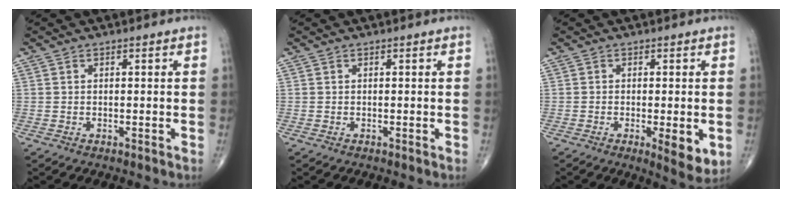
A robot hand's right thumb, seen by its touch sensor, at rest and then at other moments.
{"total": 0.0}
{"total": 5.9, "force": [-1.5, 1.8, 5.5], "torque": [-0.079, -0.015, -0.020]}